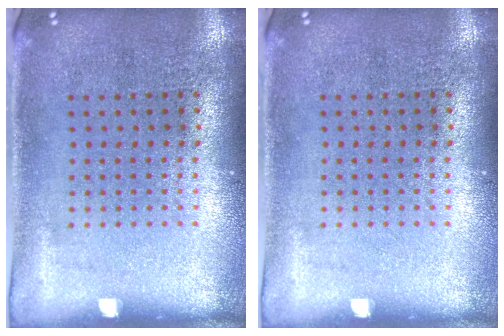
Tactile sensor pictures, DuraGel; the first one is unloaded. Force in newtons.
{"total": 0.0}